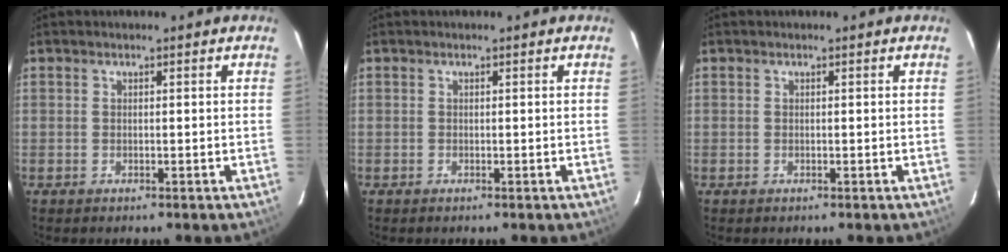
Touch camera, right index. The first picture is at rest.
{"total": 0.0}
{"total": 0.0}